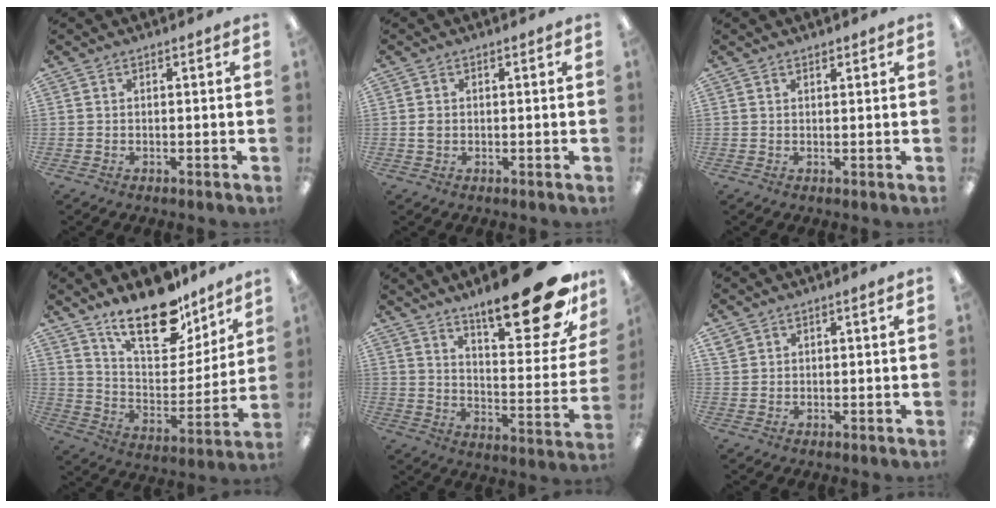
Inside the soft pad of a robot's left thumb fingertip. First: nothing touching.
{"total": 1.5, "force": [0.0, 1.1, 1.0], "torque": [-0.019, 0.004, -0.001]}
{"total": 1.1, "force": [1.0, 0.3, 0.4], "torque": [-0.009, -0.001, 0.019]}
{"total": 20.1, "force": [15.2, 8.4, 10.2], "torque": [-0.163, -0.098, 0.263]}
{"total": 25.4, "force": [16.2, 7.6, 18.0], "torque": [-0.250, -0.105, 0.262]}
{"total": 2.0, "force": [1.5, 0.9, 1.0], "torque": [-0.022, 0.000, 0.028]}